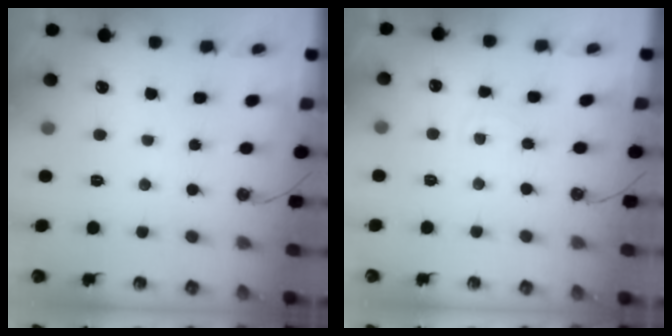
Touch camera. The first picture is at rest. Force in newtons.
{"total": 2.8, "press": 2.8, "slide": 0.4}